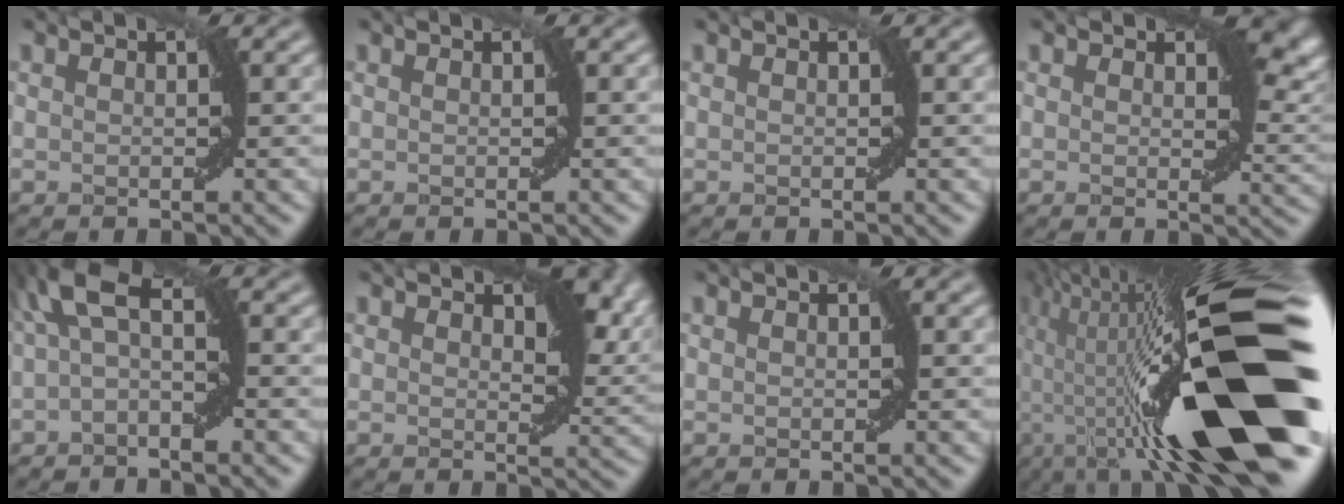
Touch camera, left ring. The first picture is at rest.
{"total": 0.0}
{"total": 0.0}
{"total": 5.1, "force": [3.2, 1.8, 3.6], "torque": [-0.050, 0.010, 0.053]}
{"total": 2.2, "force": [-0.2, 0.7, 2.1], "torque": [-0.051, 0.006, 0.006]}
{"total": 7.1, "force": [4.3, 2.7, 4.9], "torque": [-0.060, 0.019, 0.061]}
{"total": 0.0}
{"total": 18.5, "force": [-7.2, 4.4, 16.4], "torque": [-0.249, 0.006, -0.122]}